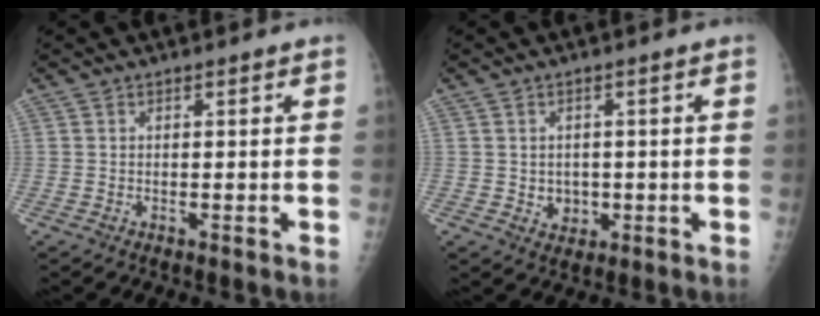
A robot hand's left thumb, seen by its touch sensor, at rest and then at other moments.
{"total": 3.2, "force": [-0.3, 2.8, 1.5], "torque": [-0.008, 0.001, 0.005]}